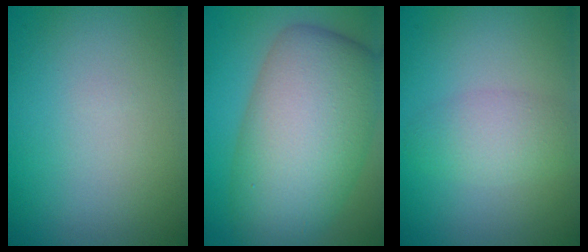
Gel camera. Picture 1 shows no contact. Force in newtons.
{"total": 11.7, "press": 11.7, "slide": 0.4}
{"total": 2.8, "press": 2.8, "slide": 0.1}